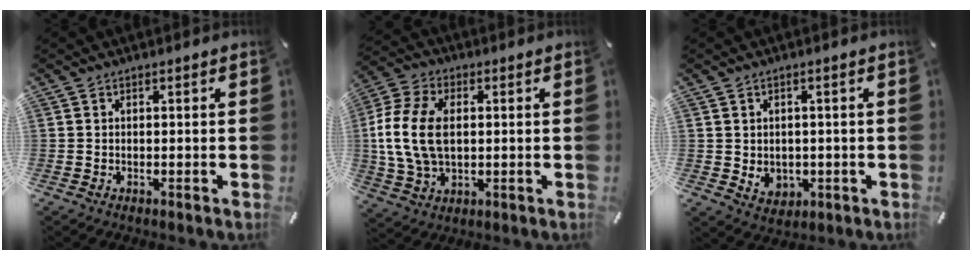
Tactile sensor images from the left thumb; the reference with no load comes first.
{"total": 13.9, "force": [0.5, 9.6, 10.1], "torque": [-0.233, 0.009, 0.011]}
{"total": 4.1, "force": [0.0, 3.8, 1.5], "torque": [-0.020, -0.002, -0.001]}